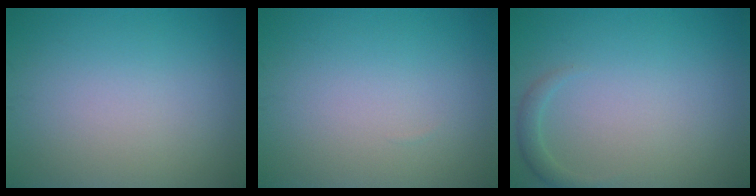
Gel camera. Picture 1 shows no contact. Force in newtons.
{"total": 0.0}
{"total": 1.2, "press": 1.1, "slide": 0.1}